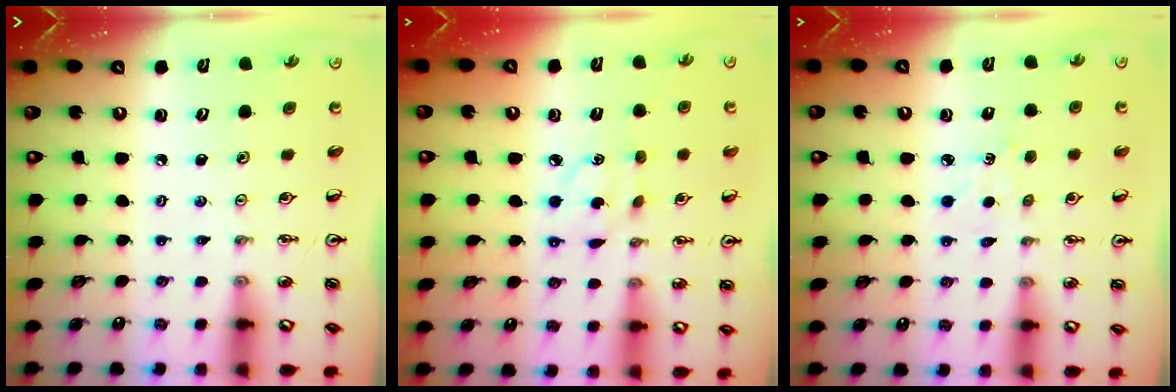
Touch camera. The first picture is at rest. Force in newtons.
{"total": 4.0, "press": 4.0, "slide": 0.3}
{"total": 3.5, "press": 3.5, "slide": 0.4}